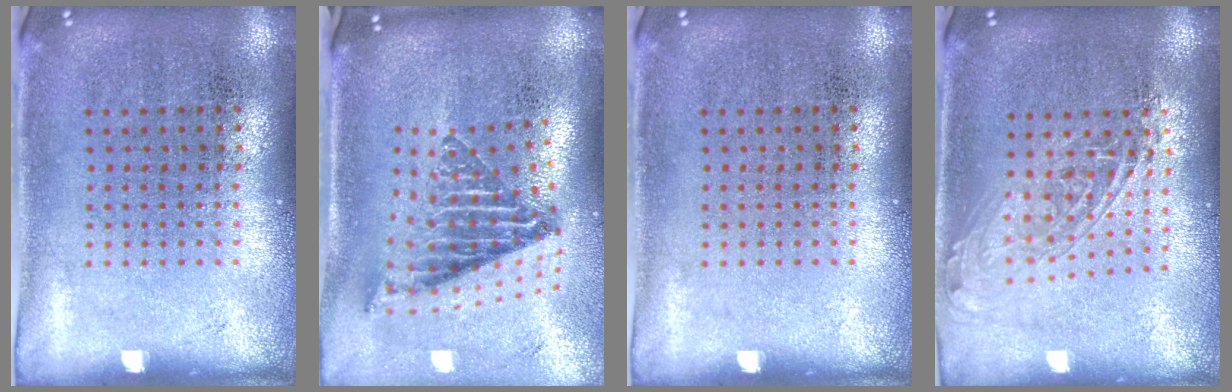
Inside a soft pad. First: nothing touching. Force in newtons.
{"total": 2.4, "press": 1.6, "slide": 1.8}
{"total": 0.0}
{"total": 1.6, "press": 1.3, "slide": 0.9}